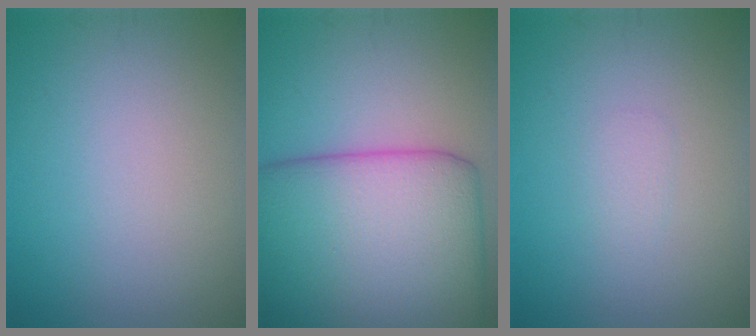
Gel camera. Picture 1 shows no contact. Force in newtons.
{"total": 14.0, "press": 14.0, "slide": 0.6}
{"total": 0.8, "press": 0.8, "slide": 0.1}